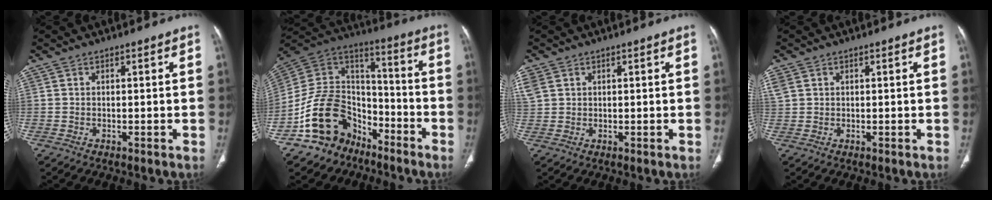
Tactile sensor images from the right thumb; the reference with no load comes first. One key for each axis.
{"total": 17.5, "fx": -10.2, "fy": 12.3, "fz": 7.2, "tx": -0.090, "ty": 0.098, "tz": -0.186}
{"total": 4.5, "fx": 1.9, "fy": 3.7, "fz": 1.9, "tx": -0.059, "ty": 0.014, "tz": 0.050}
{"total": 2.7, "fx": 1.1, "fy": 2.2, "fz": 1.1, "tx": -0.034, "ty": 0.012, "tz": 0.031}